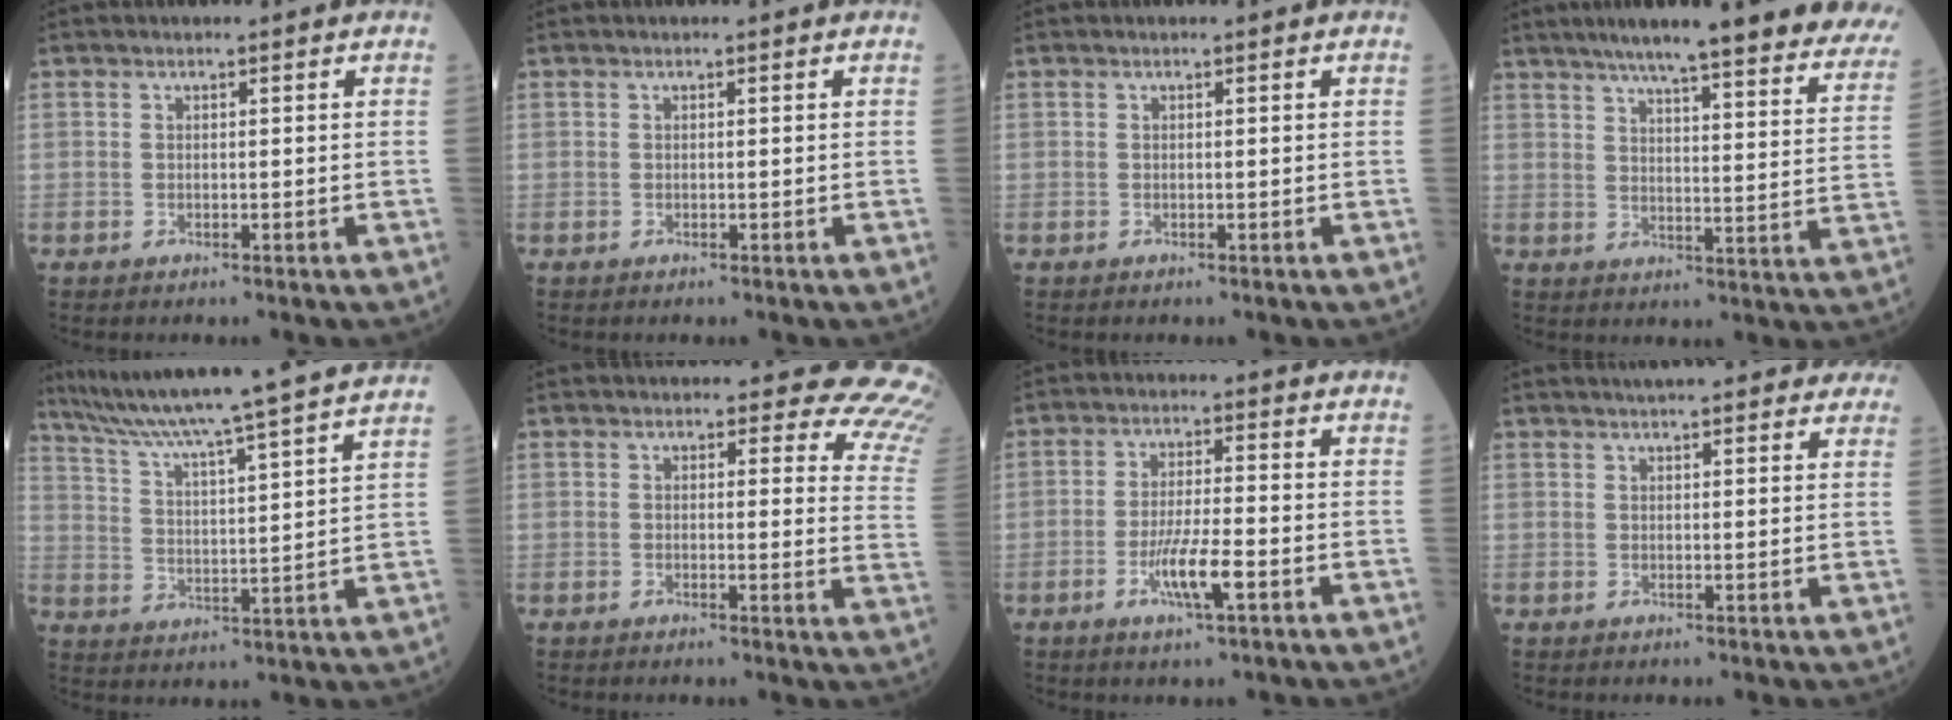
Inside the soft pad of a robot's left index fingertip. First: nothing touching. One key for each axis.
{"total": 0.0}
{"total": 0.0}
{"total": 29.2, "fx": 25.3, "fy": 2.7, "fz": 14.3, "tx": -0.179, "ty": -0.049, "tz": 0.301}
{"total": 22.5, "fx": 19.7, "fy": -2.1, "fz": 10.6, "tx": -0.182, "ty": -0.022, "tz": 0.279}
{"total": 12.9, "fx": 11.8, "fy": 3.3, "fz": 3.8, "tx": 0.003, "ty": -0.074, "tz": 0.083}
{"total": 6.3, "fx": -2.6, "fy": 0.5, "fz": 5.7, "tx": -0.112, "ty": -0.007, "tz": -0.048}
{"total": 15.5, "fx": 13.7, "fy": 3.1, "fz": 6.7, "tx": -0.072, "ty": 0.027, "tz": 0.160}